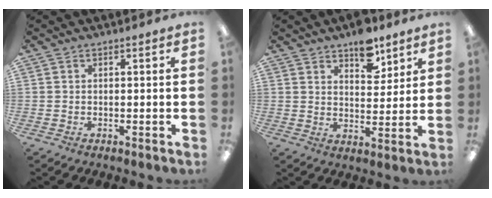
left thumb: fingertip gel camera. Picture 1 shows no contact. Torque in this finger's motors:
{"motor_torque": [1.16, 0.63, 0.88, -0.92, 0.03]}